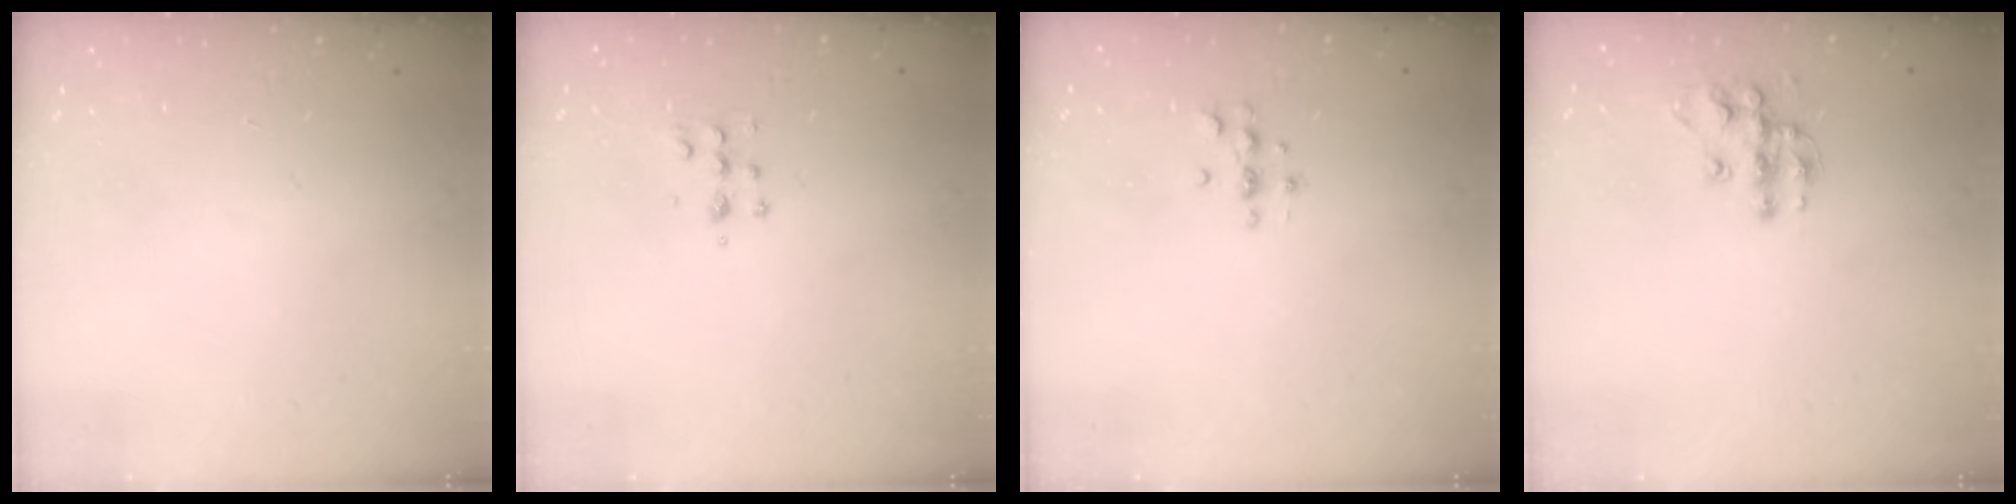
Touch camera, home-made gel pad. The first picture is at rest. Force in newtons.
{"total": 5.4, "press": 5.3, "slide": 0.7}
{"total": 3.3, "press": 3.3, "slide": 0.4}
{"total": 10.8, "press": 10.8, "slide": 0.6}